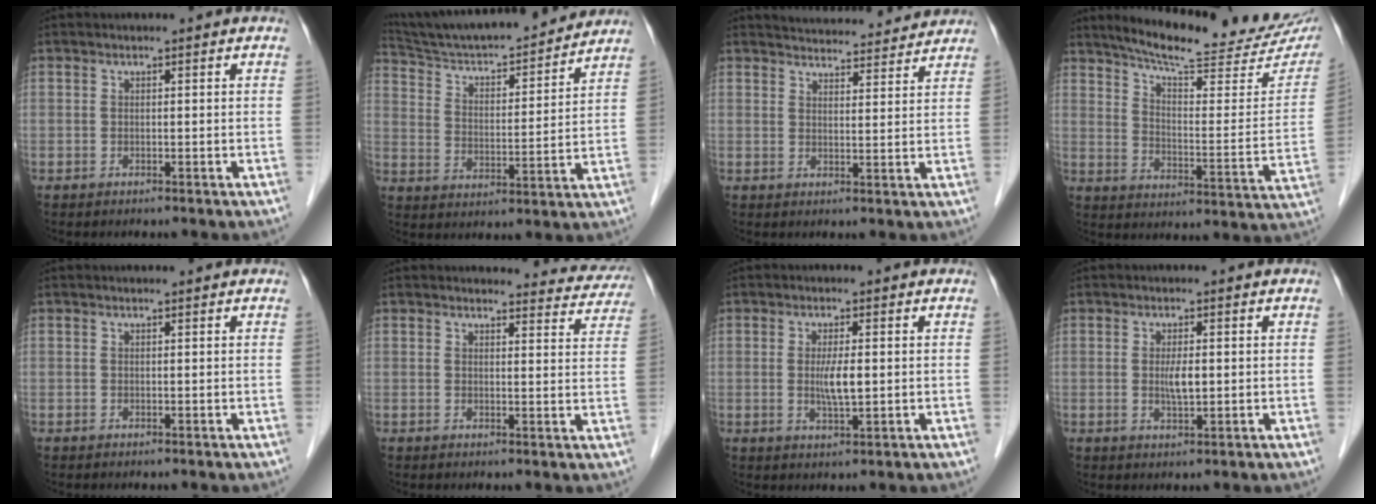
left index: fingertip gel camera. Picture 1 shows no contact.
{"total": 21.5, "force": [19.9, 2.4, 7.8], "torque": [-0.127, 0.006, 0.298]}
{"total": 12.9, "force": [12.4, 2.1, 2.5], "torque": [-0.023, 0.013, 0.152]}
{"total": 22.4, "force": [19.4, 3.2, 10.8], "torque": [-0.157, -0.044, 0.252]}
{"total": 0.7, "force": [0.7, 0.1, 0.1], "torque": [-0.011, 0.003, 0.007]}
{"total": 8.9, "force": [8.7, 1.9, 0.1], "torque": [0.029, -0.032, 0.068]}
{"total": 3.7, "force": [-0.1, 0.6, 3.6], "torque": [-0.070, -0.008, 0.001]}
{"total": 2.7, "force": [0.0, 0.6, 2.6], "torque": [-0.051, -0.006, 0.003]}